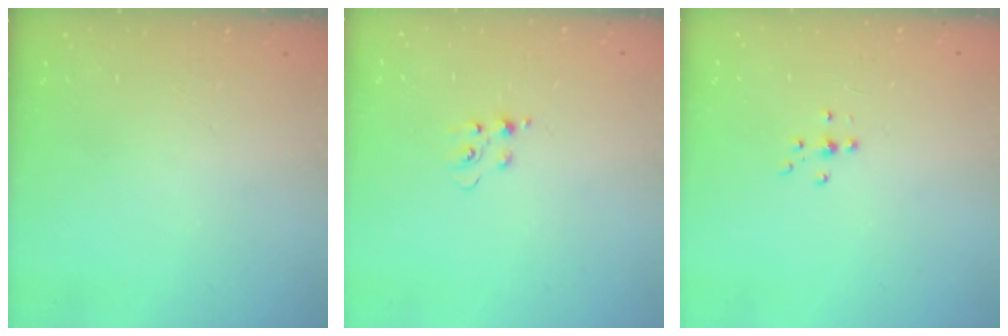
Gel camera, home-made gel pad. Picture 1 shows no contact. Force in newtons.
{"total": 5.3, "press": 5.3, "slide": 0.5}
{"total": 4.5, "press": 4.4, "slide": 0.9}